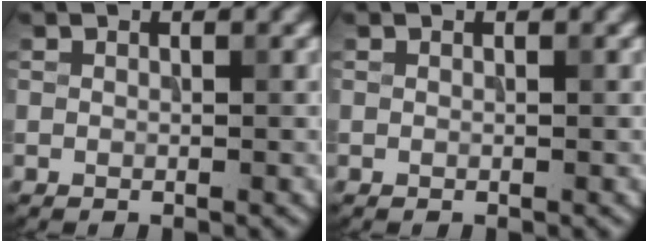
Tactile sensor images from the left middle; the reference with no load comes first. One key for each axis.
{"total": 0.0}